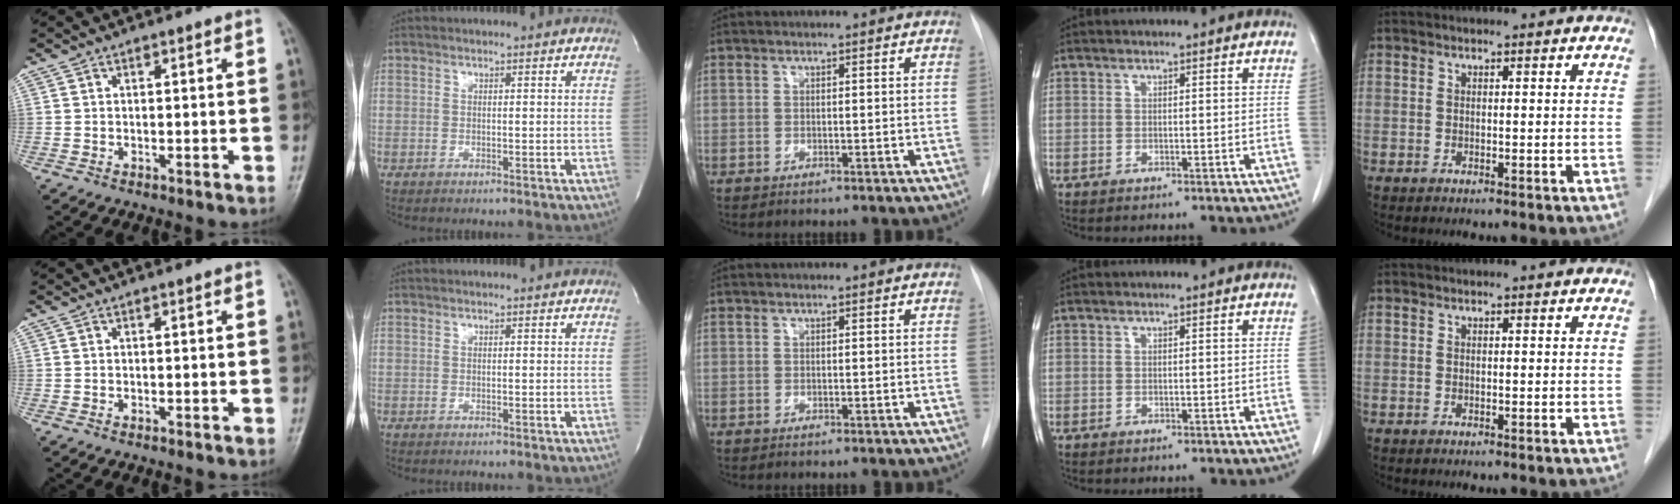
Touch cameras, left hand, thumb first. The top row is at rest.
{}